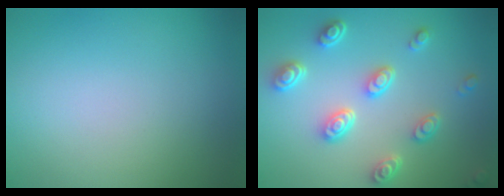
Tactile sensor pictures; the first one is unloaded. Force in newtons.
{"total": 4.5, "press": 3.5, "slide": 2.8}